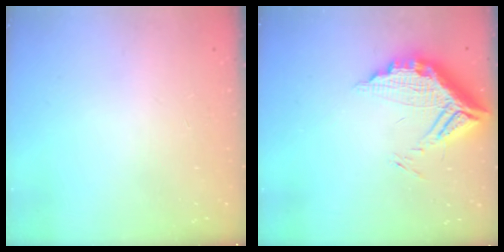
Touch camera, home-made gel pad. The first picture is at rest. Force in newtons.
{"total": 14.5, "press": 14.4, "slide": 1.1}